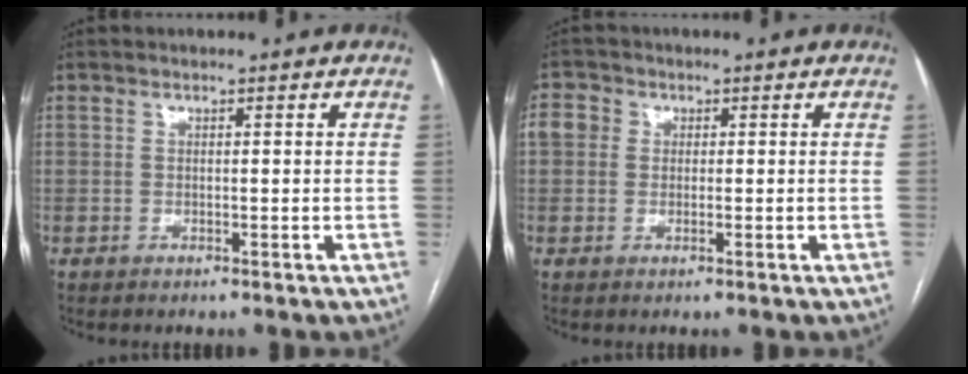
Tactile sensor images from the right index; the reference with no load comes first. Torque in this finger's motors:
{"motor_torque": [-0.18, 0.09, -0.01, 0.02]}